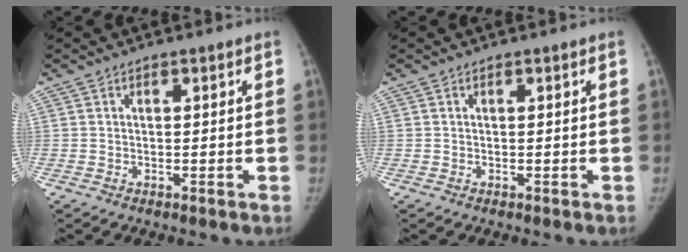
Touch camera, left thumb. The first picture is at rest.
{"total": 0.0}